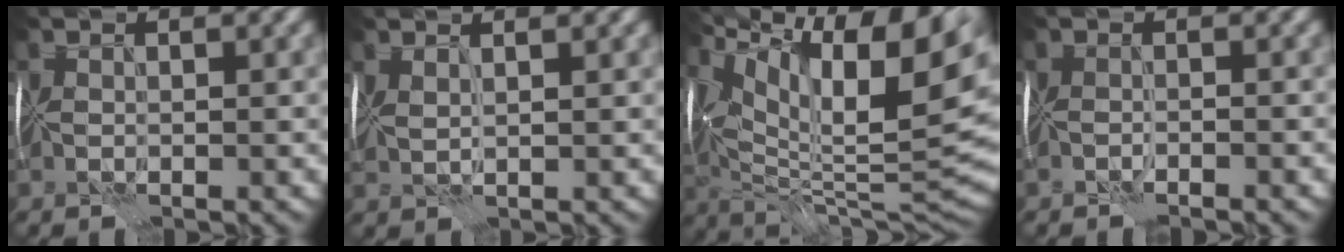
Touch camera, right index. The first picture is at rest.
{"total": 1.3, "force": [0.8, -0.1, 1.0], "torque": [-0.025, 0.005, 0.015]}
{"total": 15.8, "force": [6.4, 5.0, 13.6], "torque": [-0.228, 0.026, 0.133]}
{"total": 1.8, "force": [-1.7, -0.6, 0.0], "torque": [-0.001, -0.002, -0.029]}